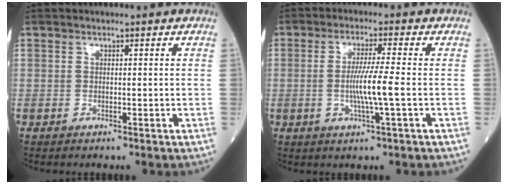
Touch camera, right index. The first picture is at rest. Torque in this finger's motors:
{"motor_torque": [1.12, -0.11, 0.62, 0.18]}